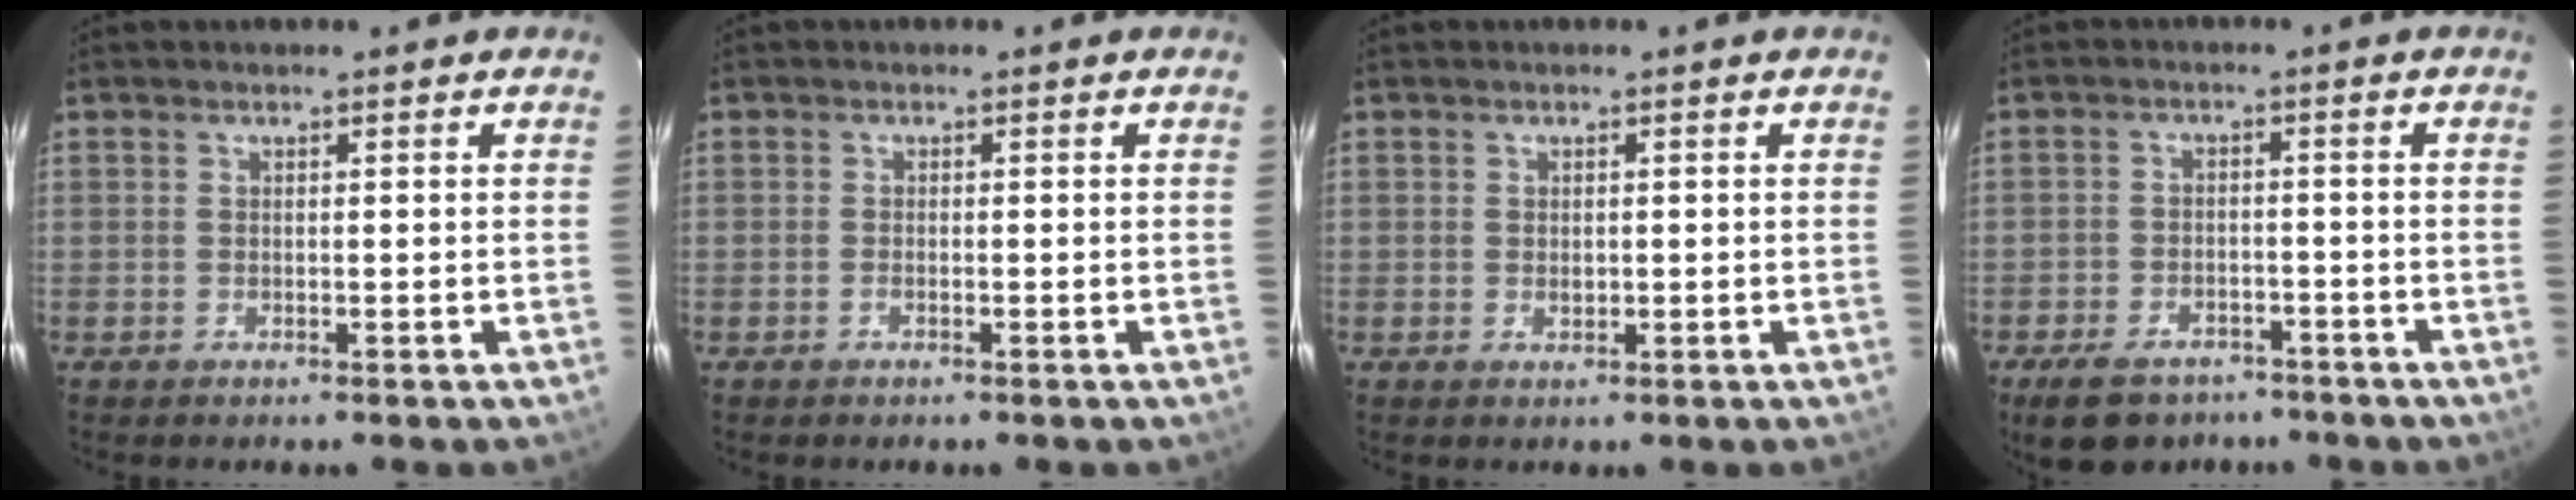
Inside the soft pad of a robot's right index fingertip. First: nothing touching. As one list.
[{"total": 0.6, "force": [-0.3, 0.2, 0.4], "torque": [-0.010, 0.001, -0.008]}, {"total": 1.2, "force": [0.0, 1.0, 0.8], "torque": [-0.011, 0.000, 0.002]}, {"total": 9.7, "force": [-7.0, 5.4, 3.9], "torque": [-0.101, 0.005, -0.104]}]